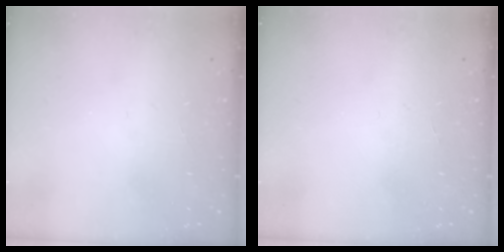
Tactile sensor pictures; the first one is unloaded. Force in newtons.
{"total": 0.0}